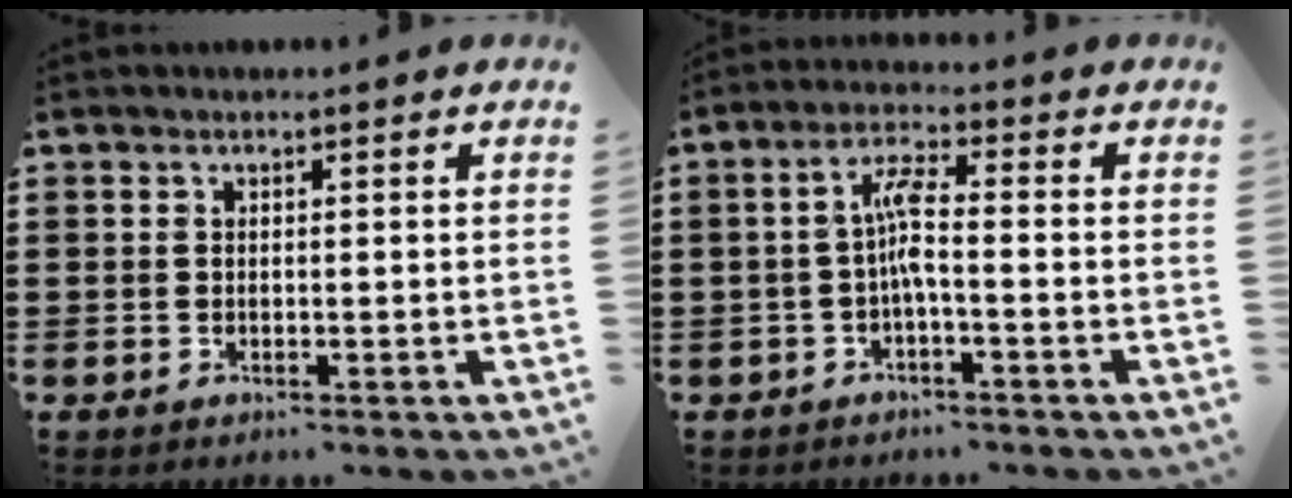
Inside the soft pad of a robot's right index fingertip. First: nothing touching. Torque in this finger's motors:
{"motor_torque": [1.01, -0.48, 0.16, 0.15]}